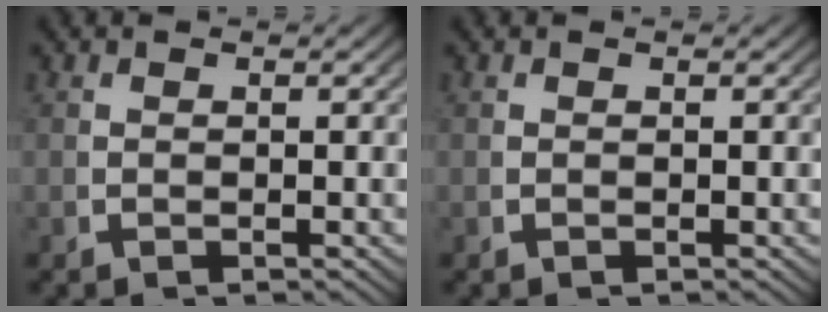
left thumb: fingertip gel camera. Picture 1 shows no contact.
{"total": 0.0}